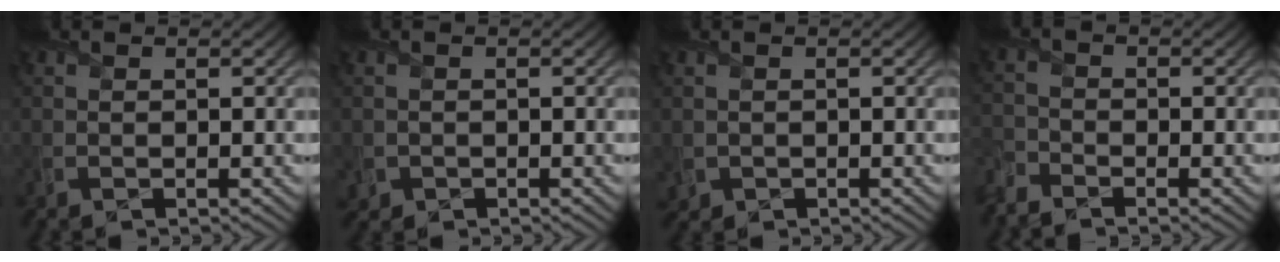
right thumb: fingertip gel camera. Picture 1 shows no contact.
{"total": 1.3, "force": [-0.6, 1.2, 0.0], "torque": [0.004, -0.007, -0.013]}
{"total": 1.2, "force": [-0.2, 1.2, 0.1], "torque": [-0.006, -0.009, -0.004]}
{"total": 3.5, "force": [-3.2, 1.1, 1.0], "torque": [-0.027, -0.013, -0.080]}